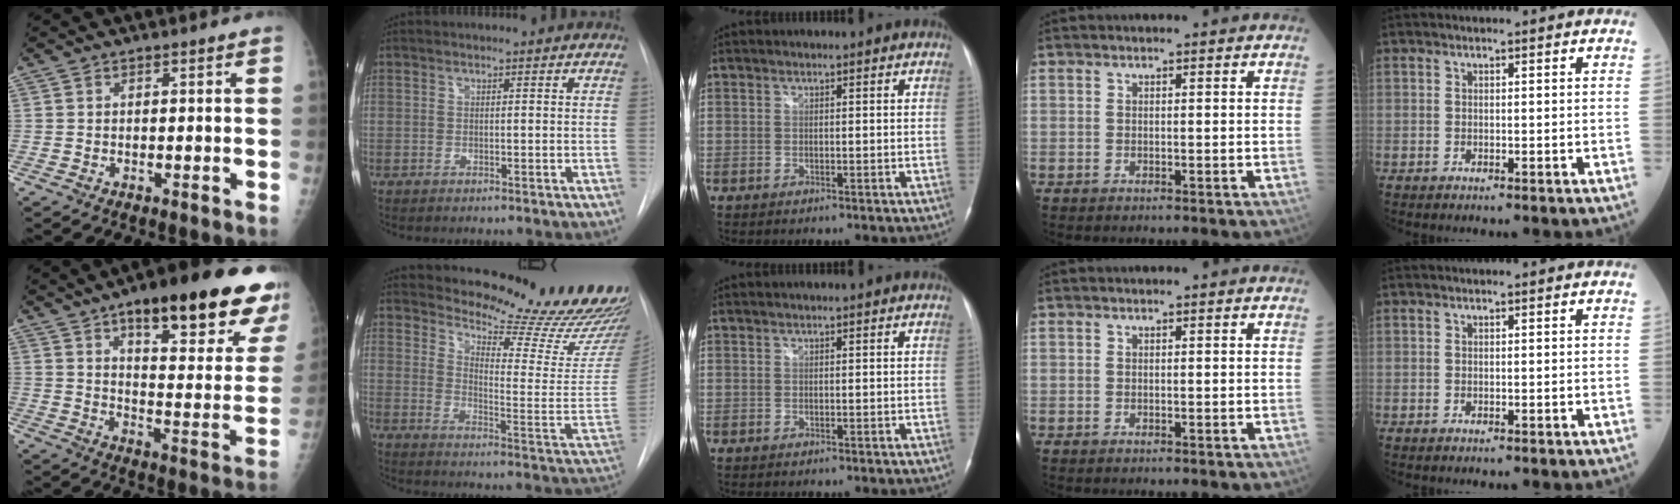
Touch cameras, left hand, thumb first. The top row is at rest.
{"thumb": {"total": 26.2, "force": [16.0, 7.3, 19.3], "torque": [-0.224, -0.052, 0.220]}, "index": {"total": 21.9, "force": [20.3, 2.6, 7.7], "torque": [-0.112, -0.118, 0.245]}}